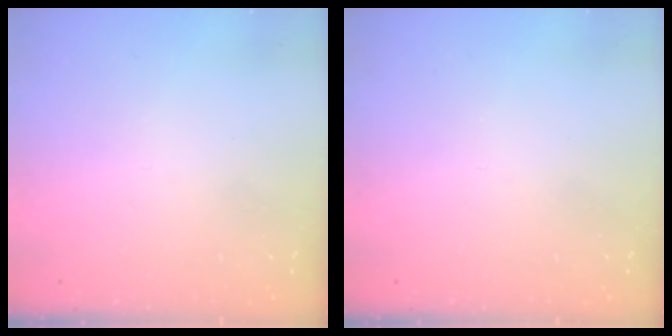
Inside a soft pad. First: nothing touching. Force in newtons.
{"total": 0.0}